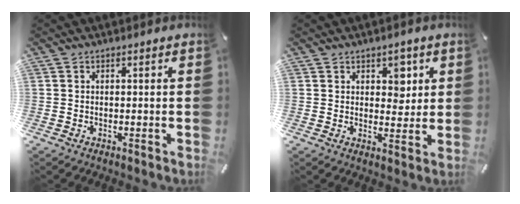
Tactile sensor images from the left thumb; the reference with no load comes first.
{"total": 4.9, "force": [2.0, 3.6, 2.5], "torque": [-0.011, -0.010, 0.026]}